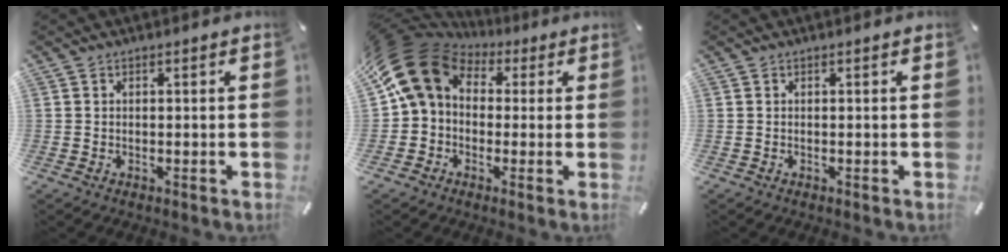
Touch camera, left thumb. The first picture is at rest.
{"total": 14.8, "force": [2.7, 11.9, 8.3], "torque": [-0.165, -0.003, 0.049]}
{"total": 0.0}